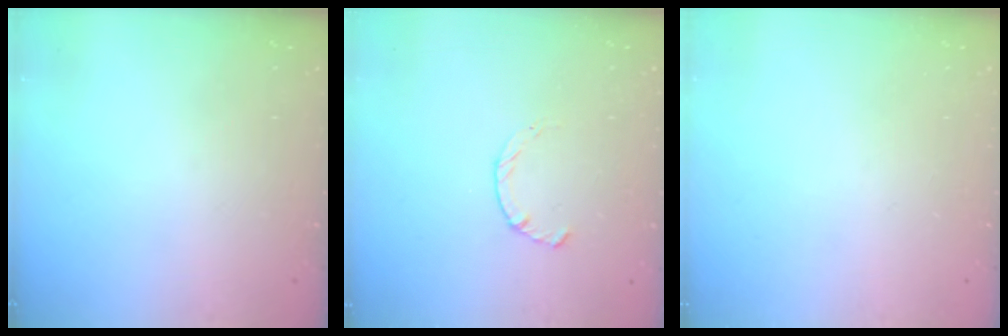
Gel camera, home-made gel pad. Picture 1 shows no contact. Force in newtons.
{"total": 2.2, "press": 2.2, "slide": 0.4}
{"total": 0.0}